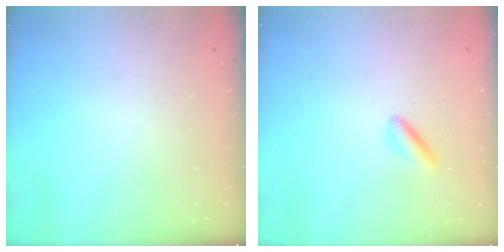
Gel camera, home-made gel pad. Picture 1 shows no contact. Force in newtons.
{"total": 2.8, "press": 2.6, "slide": 0.8}